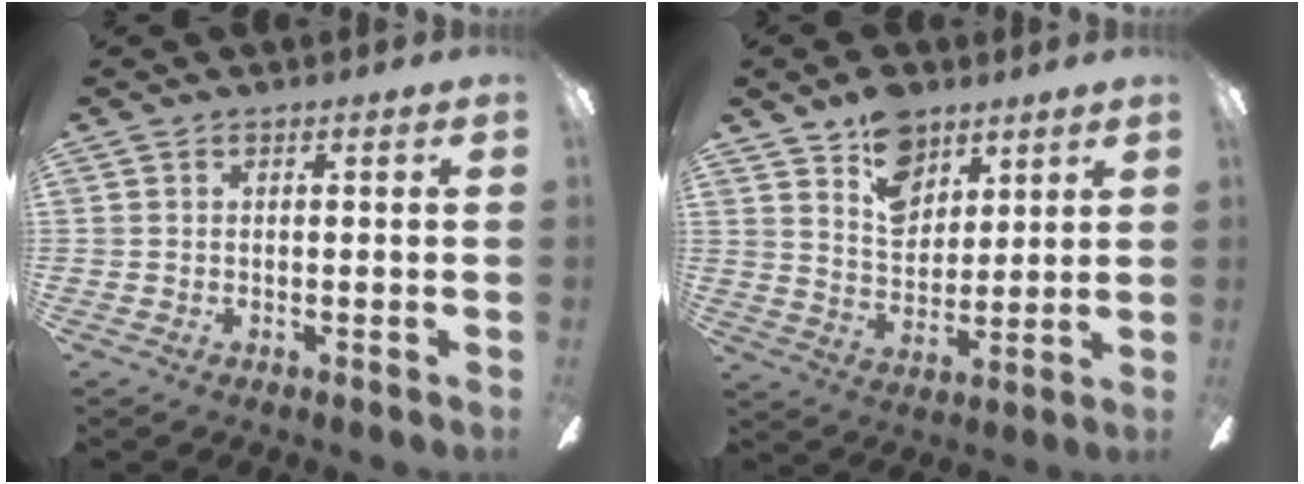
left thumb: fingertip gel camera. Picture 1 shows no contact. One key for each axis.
{"total": 11.8, "fx": 7.8, "fy": 7.5, "fz": 4.8, "tx": -0.065, "ty": -0.038, "tz": 0.143}